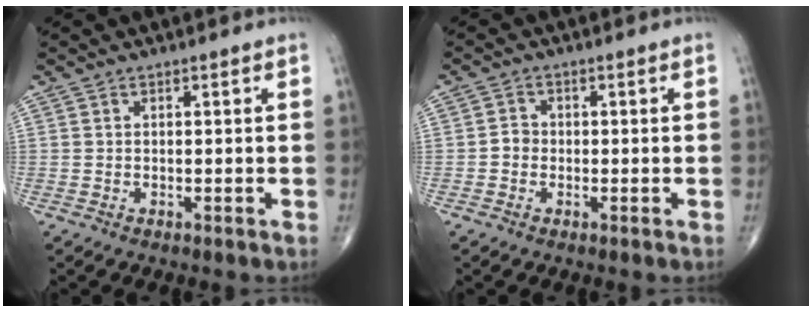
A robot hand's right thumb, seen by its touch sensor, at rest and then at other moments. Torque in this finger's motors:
{"motor_torque": [0.40, 0.01, 0.25, -0.15, -0.03]}